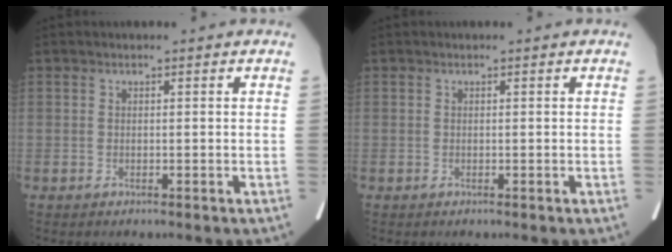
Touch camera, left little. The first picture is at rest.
{"total": 0.0}